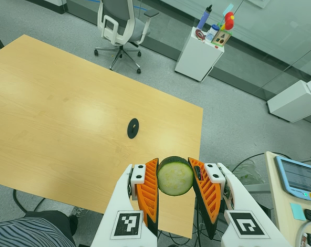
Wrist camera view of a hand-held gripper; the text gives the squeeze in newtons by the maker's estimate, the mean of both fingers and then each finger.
{"total": 11.4, "left": 10.6, "right": 12.3}